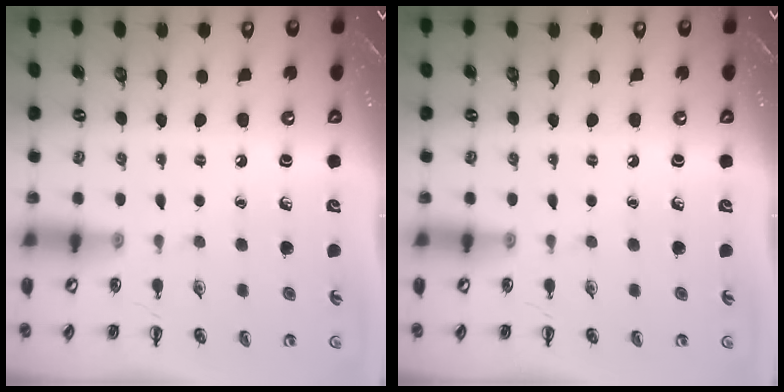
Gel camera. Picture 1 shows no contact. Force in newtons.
{"total": 0.0}